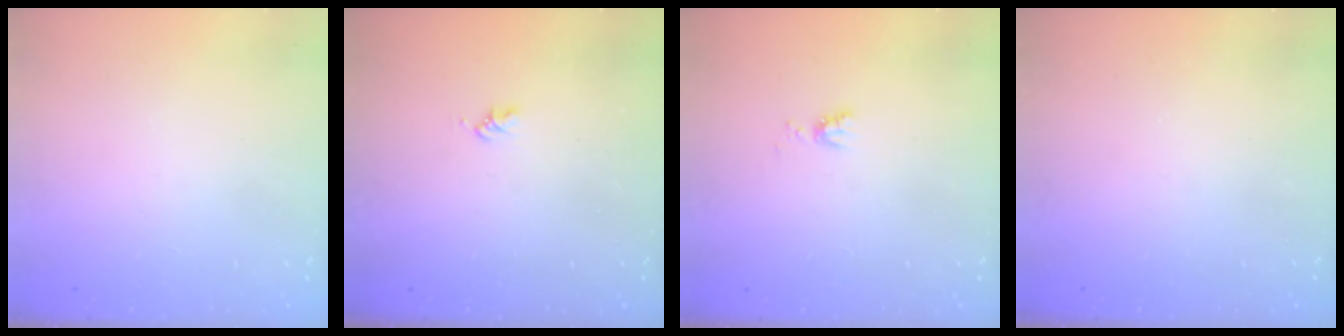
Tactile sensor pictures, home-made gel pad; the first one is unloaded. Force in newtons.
{"total": 1.6, "press": 1.6, "slide": 0.3}
{"total": 3.9, "press": 3.9, "slide": 0.6}
{"total": 0.0}